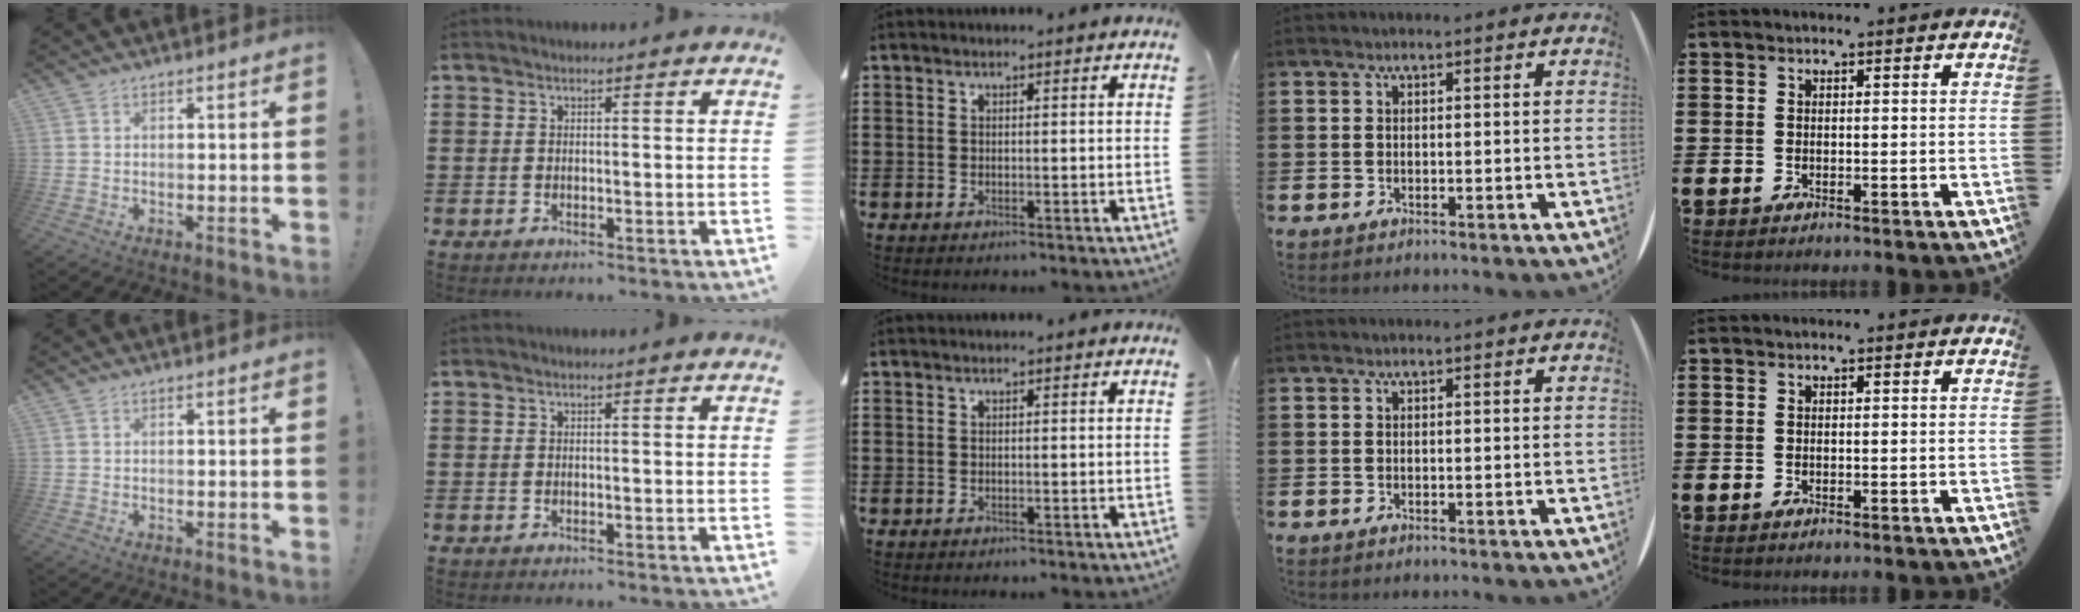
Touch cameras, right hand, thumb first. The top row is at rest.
{}